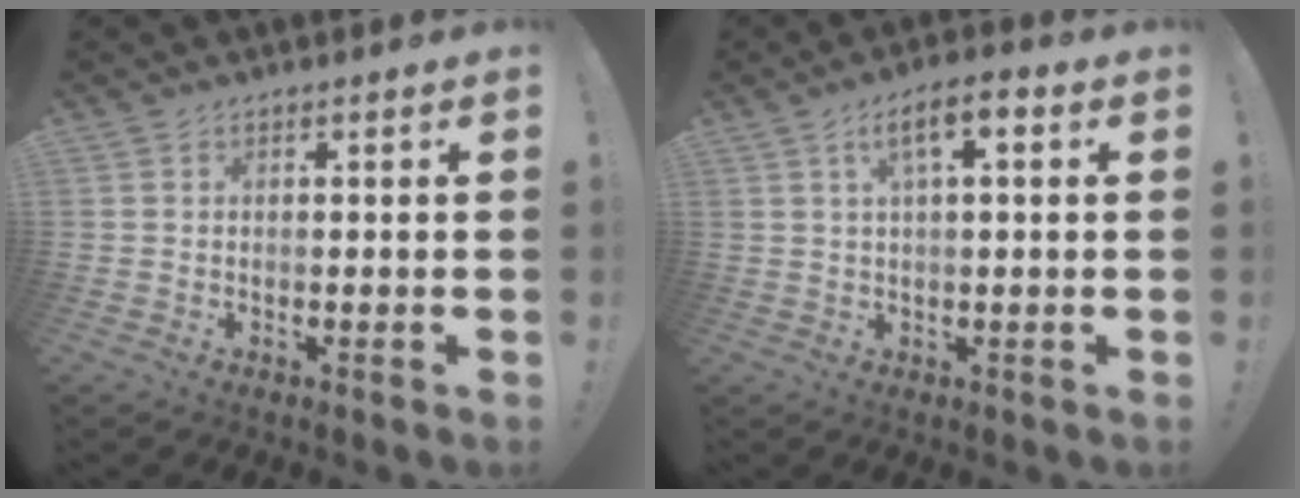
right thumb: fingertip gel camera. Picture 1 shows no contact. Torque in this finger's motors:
{"motor_torque": [0.09, 0.09, 0.34, 0.49, 0.22]}